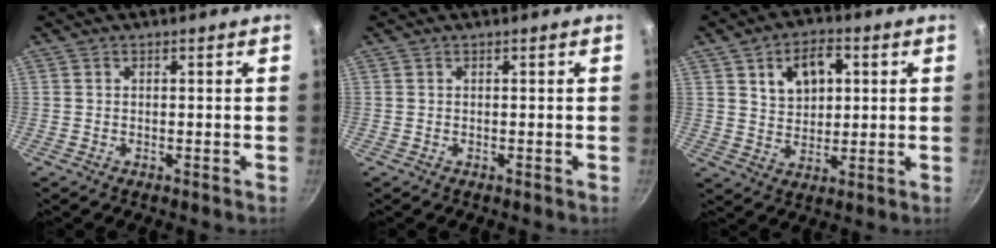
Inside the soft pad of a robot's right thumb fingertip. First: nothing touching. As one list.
[{"total": 0.0}, {"total": 9.7, "force": [3.1, 6.7, 6.4], "torque": [-0.077, -0.003, 0.054]}]